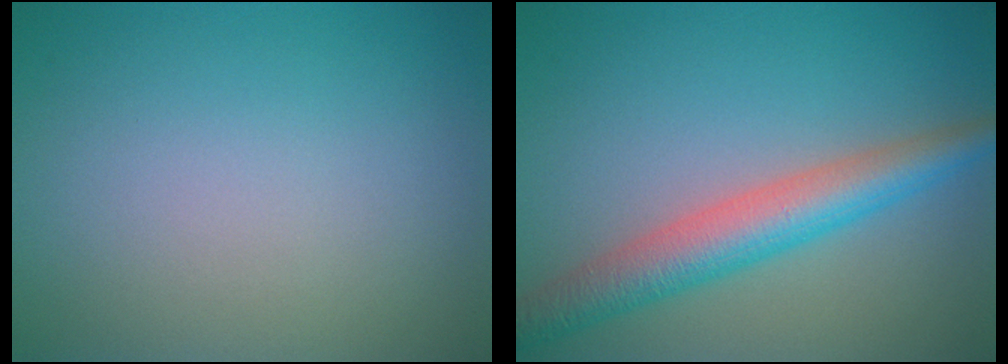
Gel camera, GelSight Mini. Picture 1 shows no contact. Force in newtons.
{"total": 5.3, "press": 5.3, "slide": 0.2}